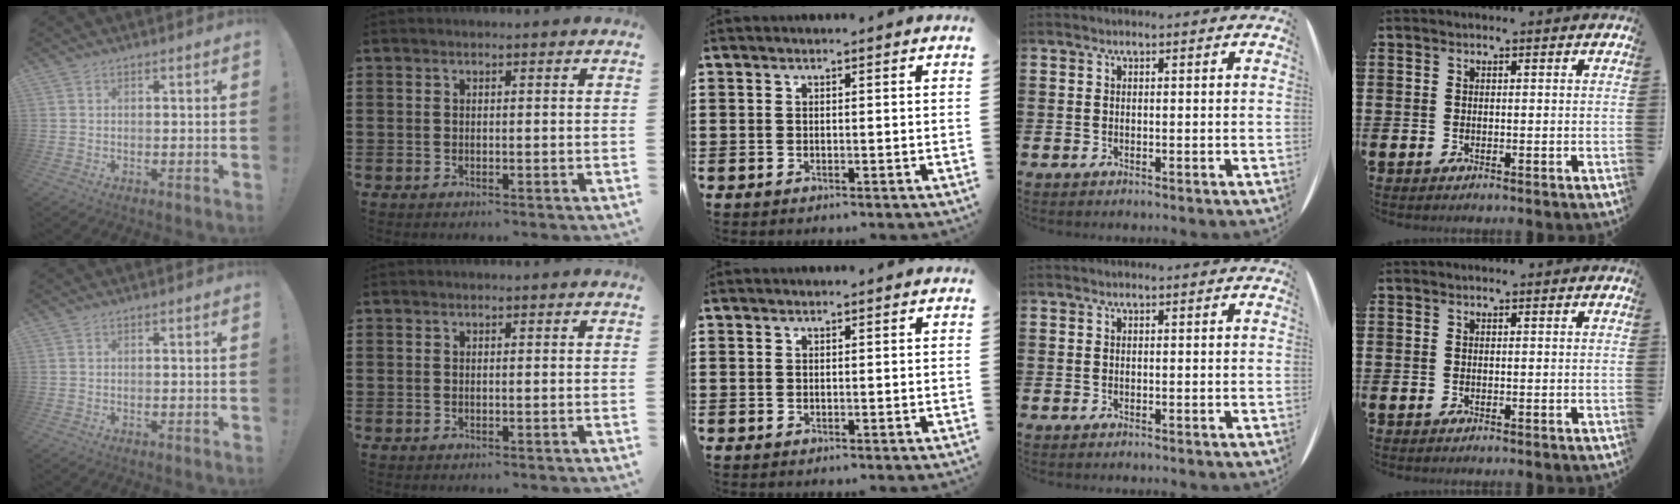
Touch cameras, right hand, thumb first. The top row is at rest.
{}